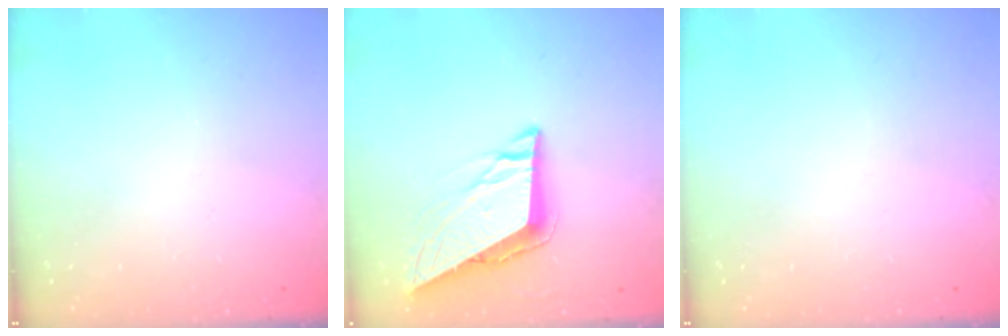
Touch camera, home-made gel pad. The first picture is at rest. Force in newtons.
{"total": 8.7, "press": 8.6, "slide": 0.7}
{"total": 0.0}